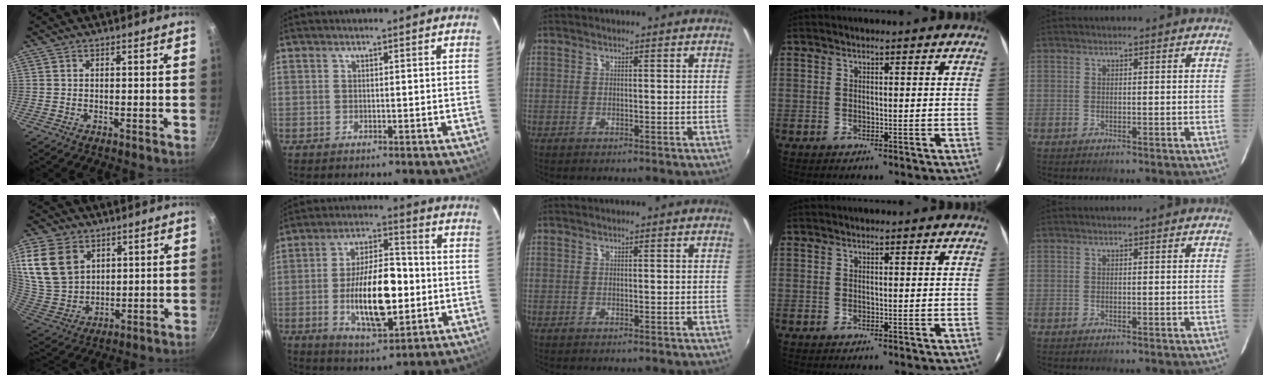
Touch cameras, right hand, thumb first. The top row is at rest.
{"thumb": {"total": 16.0, "force": [6.4, 11.8, 8.7], "torque": [-0.160, -0.022, 0.141]}, "index": {"total": 16.0, "force": [-3.0, 7.1, 14.1], "torque": [-0.252, 0.001, -0.041]}}